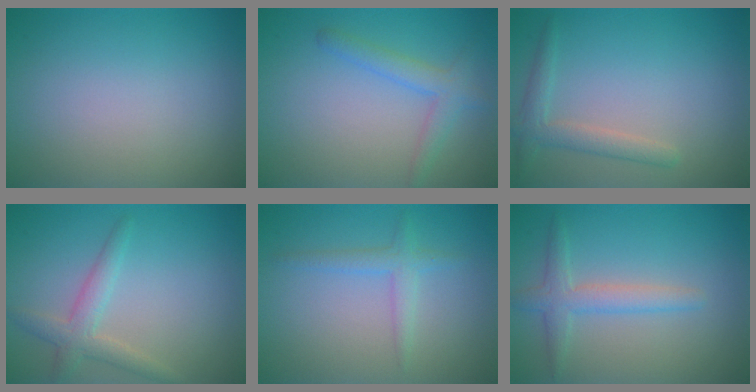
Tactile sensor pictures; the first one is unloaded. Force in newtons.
{"total": 2.5, "press": 2.5, "slide": 0.1}
{"total": 2.3, "press": 2.2, "slide": 0.2}
{"total": 2.6, "press": 2.6, "slide": 0.1}
{"total": 1.8, "press": 1.8, "slide": 0.2}
{"total": 2.7, "press": 2.7, "slide": 0.1}